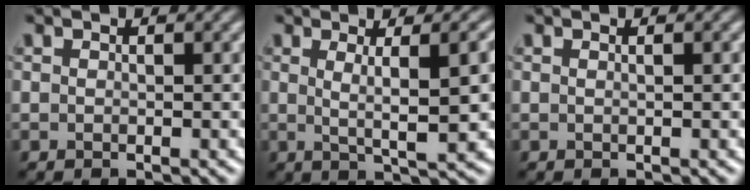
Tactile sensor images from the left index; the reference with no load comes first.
{"total": 5.5, "force": [1.0, 1.0, 5.3], "torque": [-0.081, 0.000, 0.019]}
{"total": 0.5, "force": [0.2, 0.1, 0.5], "torque": [-0.007, -0.001, -0.003]}